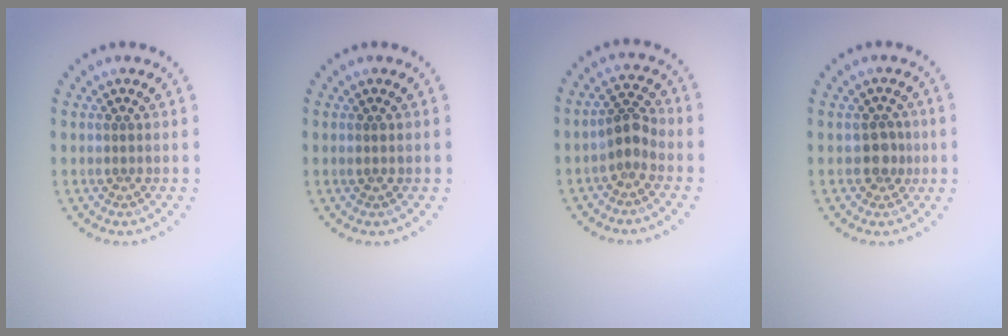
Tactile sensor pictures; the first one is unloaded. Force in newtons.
{"total": 0.6, "press": 0.5, "slide": 0.2}
{"total": 2.3, "press": 2.0, "slide": 1.2}
{"total": 1.9, "press": 1.7, "slide": 0.9}